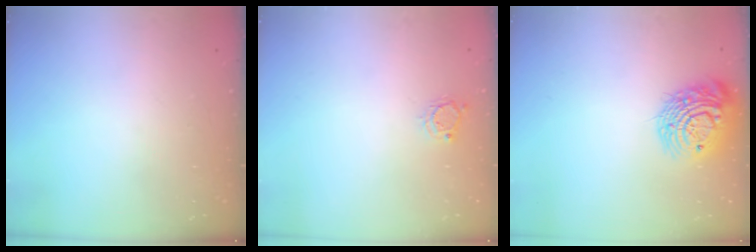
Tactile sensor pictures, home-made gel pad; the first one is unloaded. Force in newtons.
{"total": 4.8, "press": 4.8, "slide": 0.4}
{"total": 15.5, "press": 15.4, "slide": 1.4}